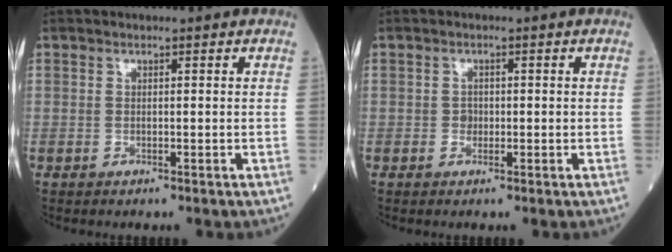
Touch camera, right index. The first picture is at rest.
{"total": 1.2, "force": [-0.2, 1.1, 0.6], "torque": [-0.007, 0.004, -0.003]}